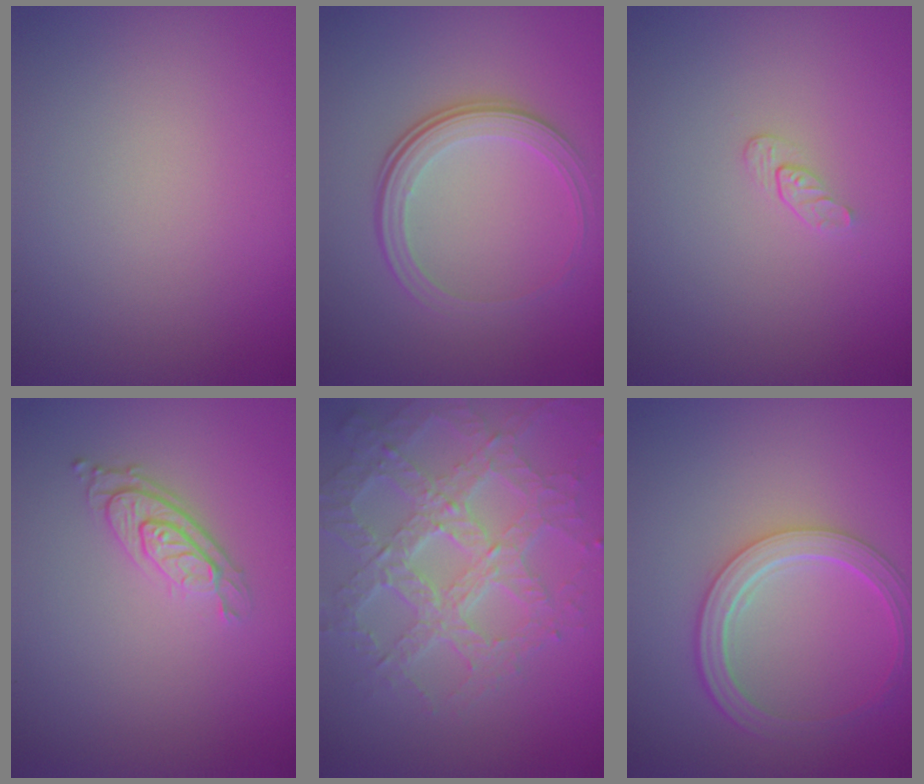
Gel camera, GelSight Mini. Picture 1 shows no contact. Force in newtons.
{"total": 4.1, "press": 2.7, "slide": 3.0}
{"total": 0.8, "press": 0.5, "slide": 0.7}
{"total": 3.0, "press": 2.2, "slide": 2.0}
{"total": 7.1, "press": 5.1, "slide": 4.9}
{"total": 4.7, "press": 3.6, "slide": 3.0}